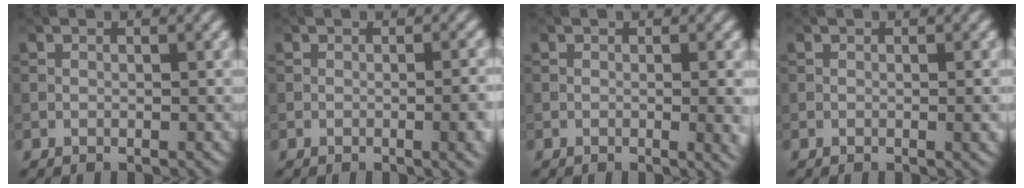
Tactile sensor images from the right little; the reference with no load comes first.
{"total": 4.0, "force": [-0.7, 1.3, 3.7], "torque": [-0.041, -0.005, -0.006]}
{"total": 3.4, "force": [-0.3, 1.3, 3.2], "torque": [-0.028, -0.006, 0.001]}
{"total": 1.3, "force": [-0.1, 0.3, 1.3], "torque": [-0.014, -0.001, -0.002]}